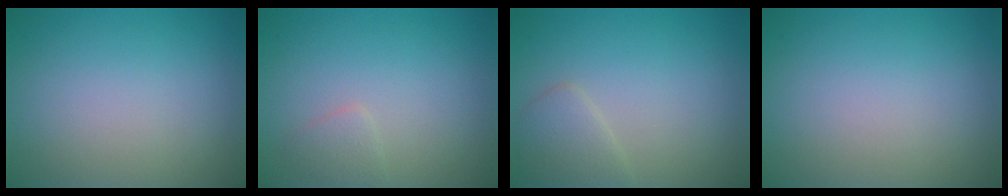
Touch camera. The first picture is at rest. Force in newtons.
{"total": 1.1, "press": 1.1, "slide": 0.1}
{"total": 2.0, "press": 2.0, "slide": 0.1}
{"total": 0.0}